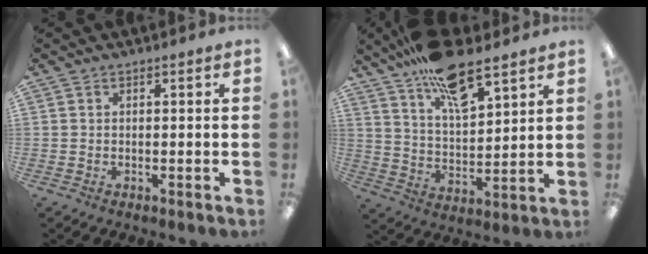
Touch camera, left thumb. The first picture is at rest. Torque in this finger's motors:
{"motor_torque": [4.39, 0.63, 1.51, -1.26, 0.16]}